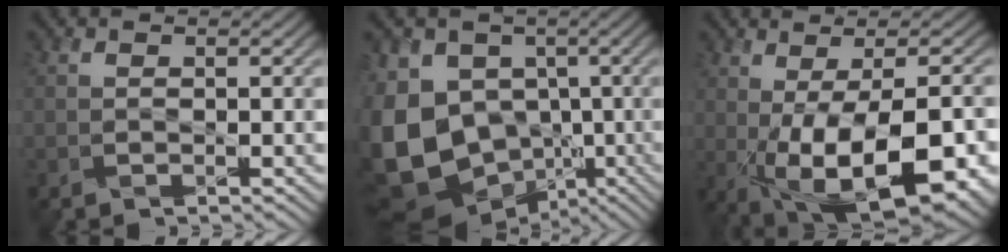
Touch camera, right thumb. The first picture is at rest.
{"total": 17.2, "force": [-3.3, 13.6, 10.0], "torque": [-0.258, -0.034, -0.051]}
{"total": 15.3, "force": [-3.9, 6.6, 13.3], "torque": [-0.193, -0.012, -0.037]}